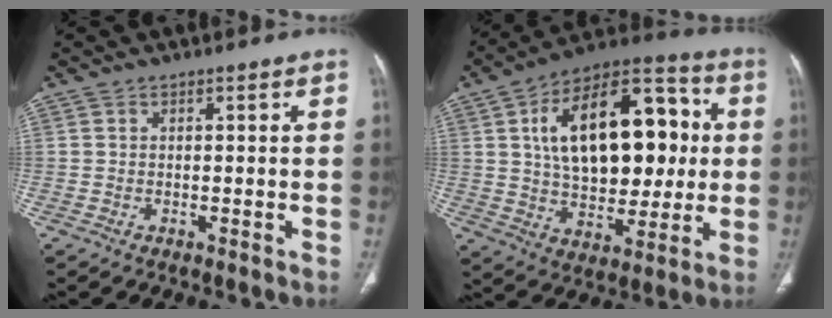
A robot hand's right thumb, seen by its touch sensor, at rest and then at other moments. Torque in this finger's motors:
{"motor_torque": [-1.11, 3.04, 1.49, 0.78, 0.40]}